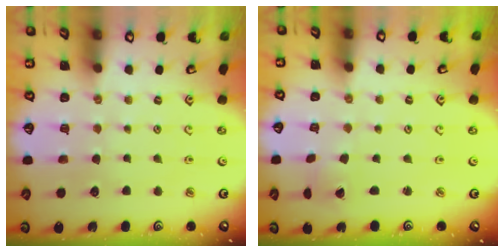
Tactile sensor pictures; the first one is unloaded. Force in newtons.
{"total": 1.2, "press": 1.2, "slide": 0.4}